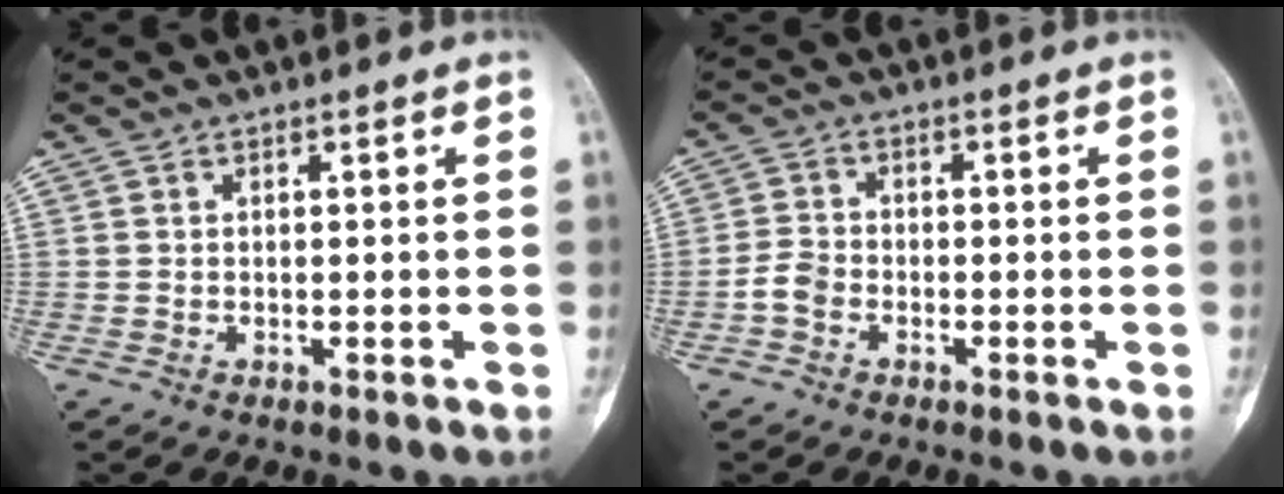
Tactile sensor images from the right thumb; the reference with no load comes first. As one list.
[{"total": 3.2, "force": [-1.5, 2.2, 1.8], "torque": [-0.035, 0.011, -0.035]}]